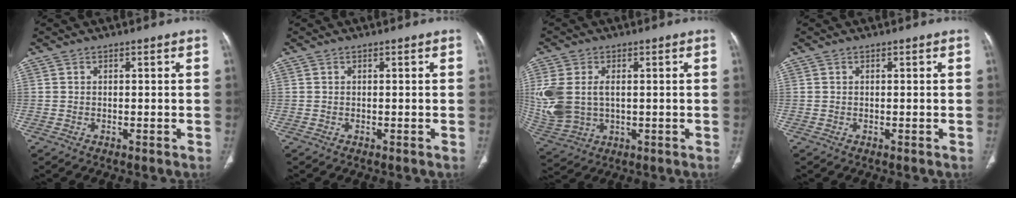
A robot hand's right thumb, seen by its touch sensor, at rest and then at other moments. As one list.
[{"total": 0.0}, {"total": 13.3, "force": [1.1, 9.1, 9.7], "torque": [-0.238, 0.000, 0.038]}, {"total": 0.0}]